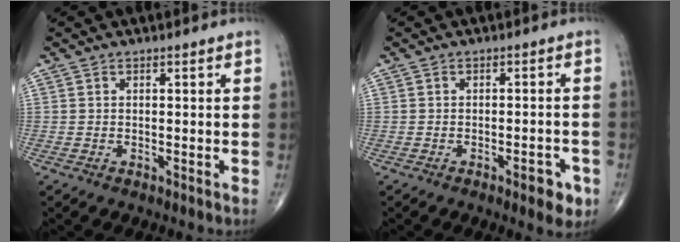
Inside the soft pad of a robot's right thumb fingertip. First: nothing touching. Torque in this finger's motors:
{"motor_torque": [0.84, 0.81, -0.01, -0.04, 0.14]}